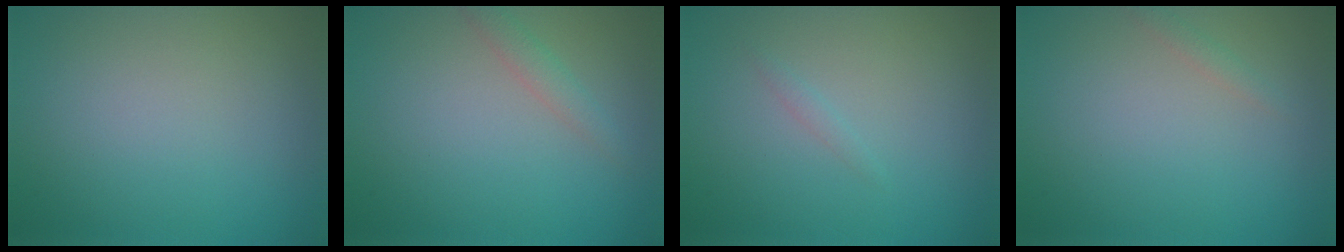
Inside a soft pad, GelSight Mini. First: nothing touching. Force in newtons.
{"total": 1.4, "press": 1.4, "slide": 0.0}
{"total": 0.6, "press": 0.6, "slide": 0.0}
{"total": 0.7, "press": 0.7, "slide": 0.0}